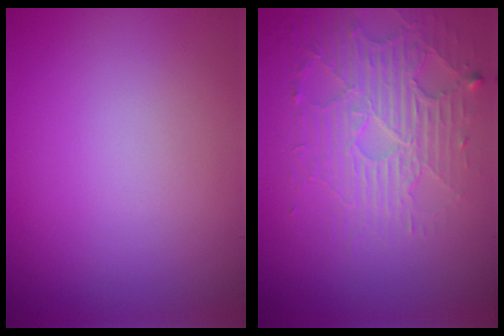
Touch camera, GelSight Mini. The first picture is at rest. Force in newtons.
{"total": 4.0, "press": 3.4, "slide": 2.1}